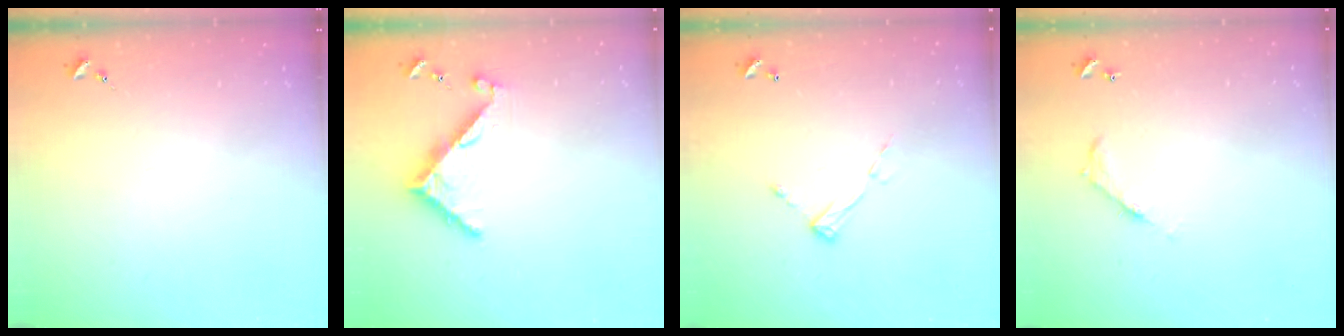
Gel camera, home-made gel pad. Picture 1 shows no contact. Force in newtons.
{"total": 7.3, "press": 7.3, "slide": 0.6}
{"total": 6.9, "press": 6.9, "slide": 0.4}
{"total": 5.3, "press": 5.3, "slide": 0.4}